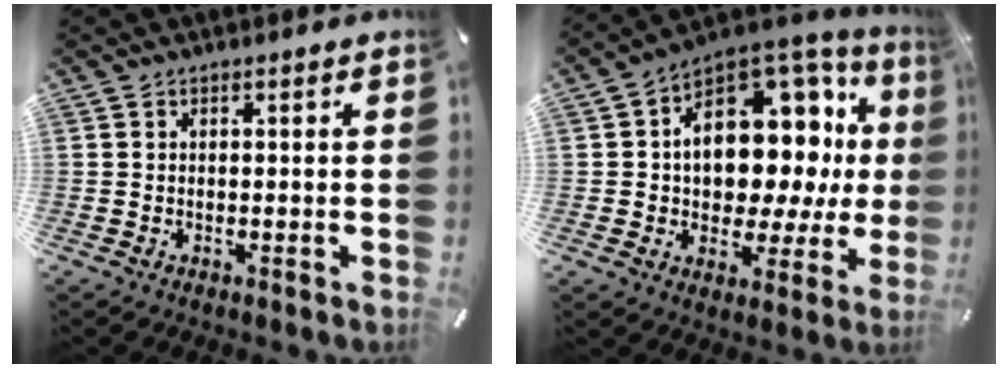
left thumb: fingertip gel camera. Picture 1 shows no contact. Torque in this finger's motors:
{"motor_torque": [1.72, 1.72, 0.55, -0.08, 0.23]}